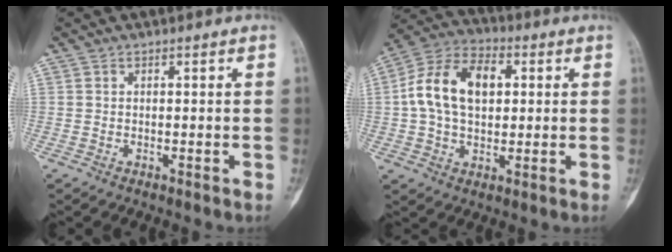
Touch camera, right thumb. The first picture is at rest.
{"total": 14.2, "force": [2.0, 9.2, 10.6], "torque": [-0.177, 0.024, 0.027]}